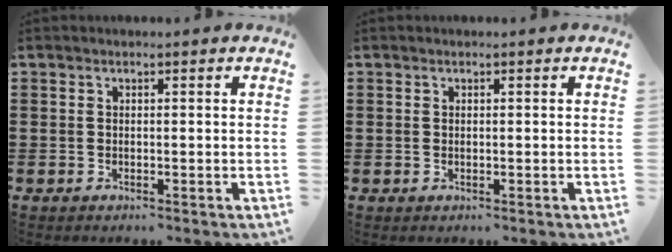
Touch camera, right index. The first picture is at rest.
{"total": 0.0}